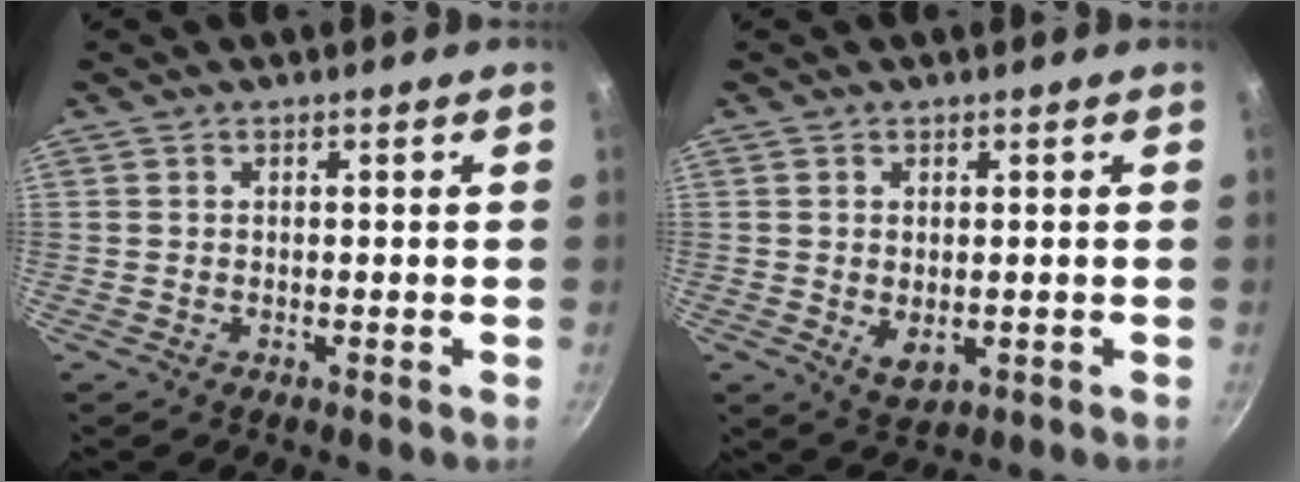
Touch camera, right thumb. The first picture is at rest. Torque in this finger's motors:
{"motor_torque": [-0.69, -0.08, -0.32, -0.04, 0.12]}